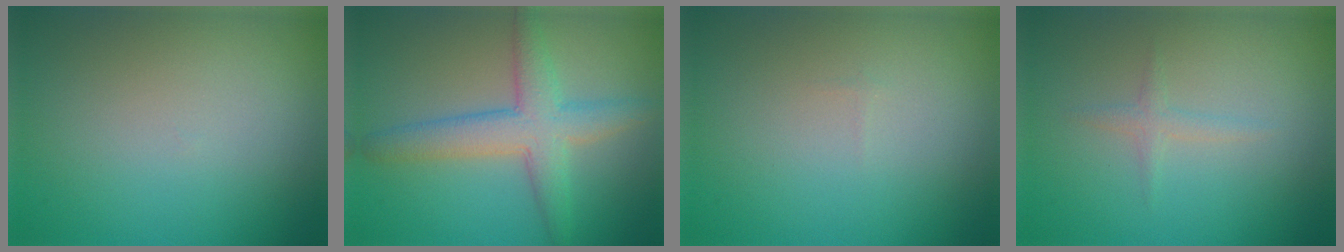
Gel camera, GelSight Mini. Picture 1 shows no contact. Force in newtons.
{"total": 4.7, "press": 4.7, "slide": 0.3}
{"total": 0.0}
{"total": 1.1, "press": 1.1, "slide": 0.1}